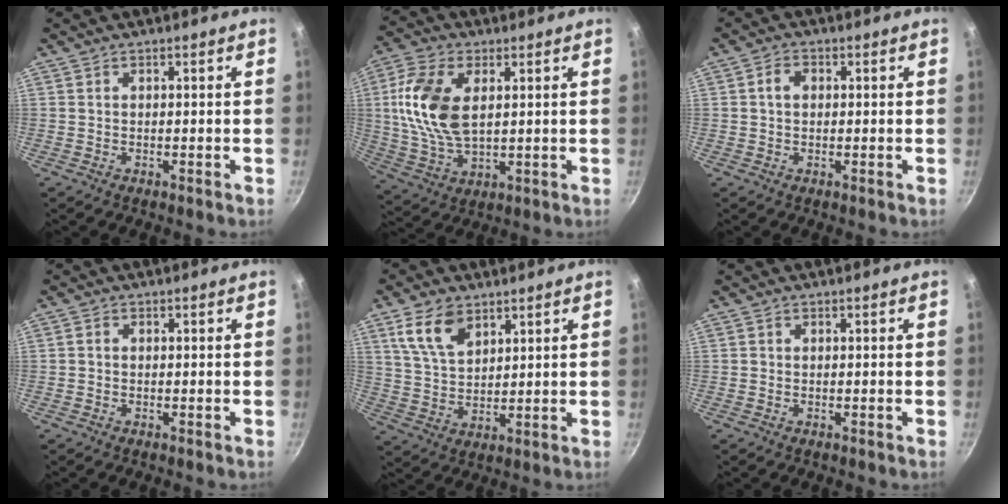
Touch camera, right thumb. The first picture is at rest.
{"total": 14.2, "force": [2.9, 8.0, 11.4], "torque": [-0.223, -0.005, 0.057]}
{"total": 2.7, "force": [0.3, 2.0, 1.7], "torque": [-0.022, 0.007, 0.002]}
{"total": 0.8, "force": [-0.2, 0.7, 0.4], "torque": [-0.006, 0.003, -0.004]}
{"total": 9.1, "force": [5.1, 5.2, 5.5], "torque": [-0.088, -0.020, 0.104]}
{"total": 0.0}